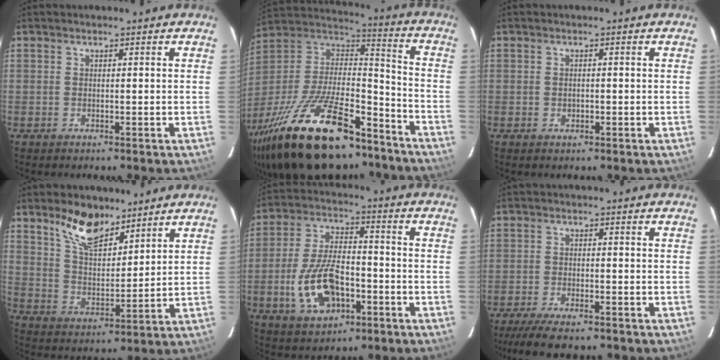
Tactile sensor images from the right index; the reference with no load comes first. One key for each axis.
{"total": 33.0, "fx": -21.6, "fy": 13.4, "fz": 21.1, "tx": -0.419, "ty": -0.028, "tz": -0.341}
{"total": 0.9, "fx": -0.2, "fy": 0.8, "fz": 0.3, "tx": -0.003, "ty": 0.000, "tz": -0.002}
{"total": 10.5, "fx": 7.8, "fy": 4.4, "fz": 5.6, "tx": -0.095, "ty": -0.001, "tz": 0.146}
{"total": 13.8, "fx": -4.9, "fy": 7.4, "fz": 10.7, "tx": -0.223, "ty": 0.005, "tz": -0.077}
{"total": 9.0, "fx": -7.6, "fy": 1.9, "fz": 4.5, "tx": -0.107, "ty": -0.024, "tz": -0.128}